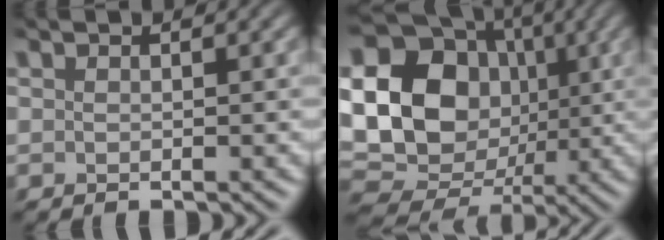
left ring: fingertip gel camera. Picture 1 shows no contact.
{"total": 17.5, "force": [0.7, 14.8, 9.4], "torque": [-0.180, 0.009, -0.010]}